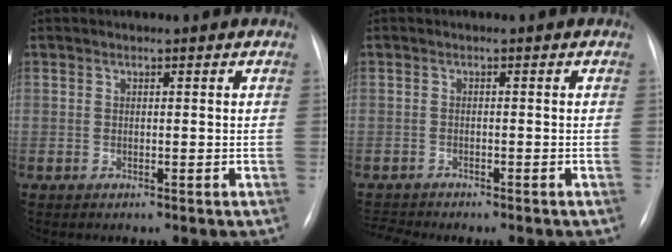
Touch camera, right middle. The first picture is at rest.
{"total": 2.2, "force": [-2.2, -0.2, -0.1], "torque": [0.004, -0.010, -0.035]}